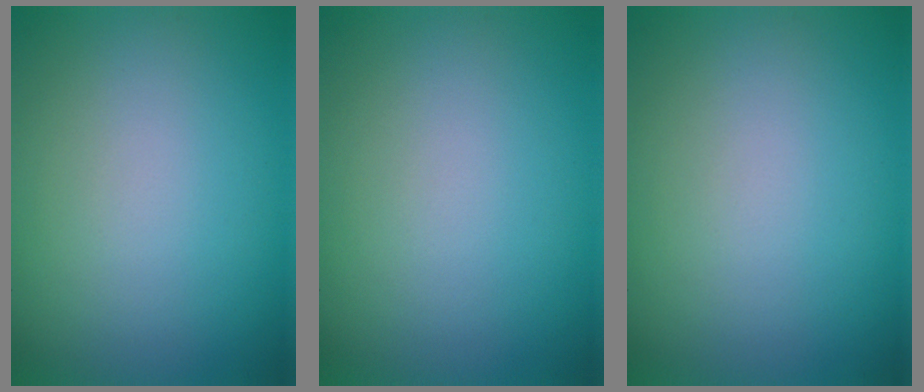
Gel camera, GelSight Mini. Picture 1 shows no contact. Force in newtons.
{"total": 0.0}
{"total": 0.0}